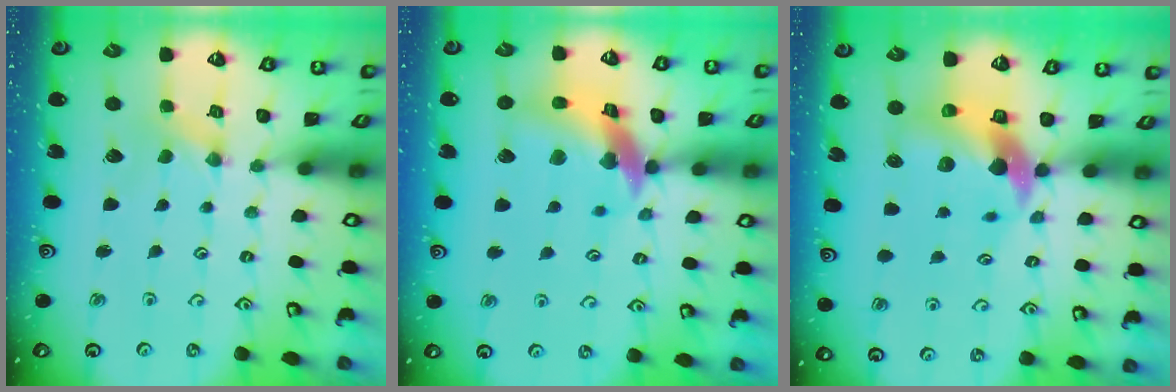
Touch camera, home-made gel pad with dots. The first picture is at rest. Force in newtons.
{"total": 14.4, "press": 14.3, "slide": 1.9}
{"total": 11.8, "press": 11.6, "slide": 1.7}